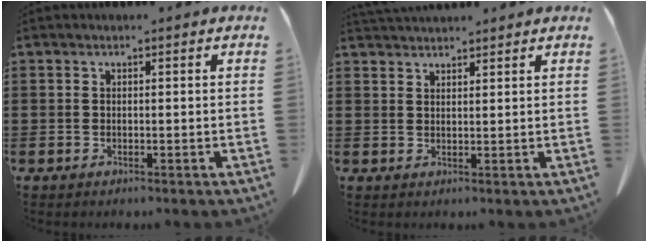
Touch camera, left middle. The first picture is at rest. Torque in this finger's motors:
{"motor_torque": [1.67, 0.47, 0.07, 0.02]}